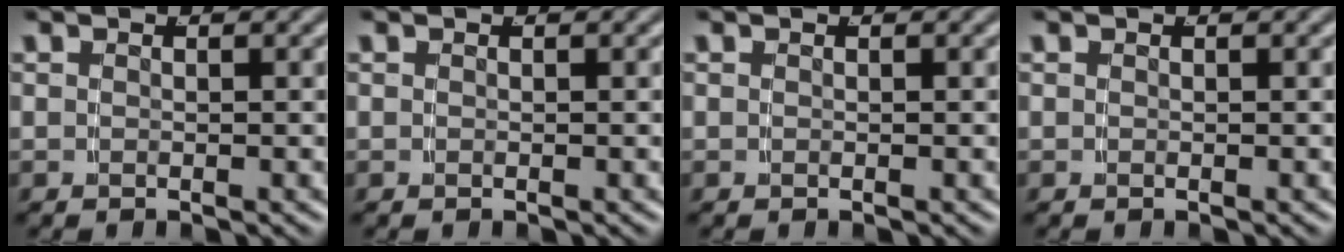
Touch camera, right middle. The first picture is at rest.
{"total": 0.0}
{"total": 0.0}
{"total": 0.0}